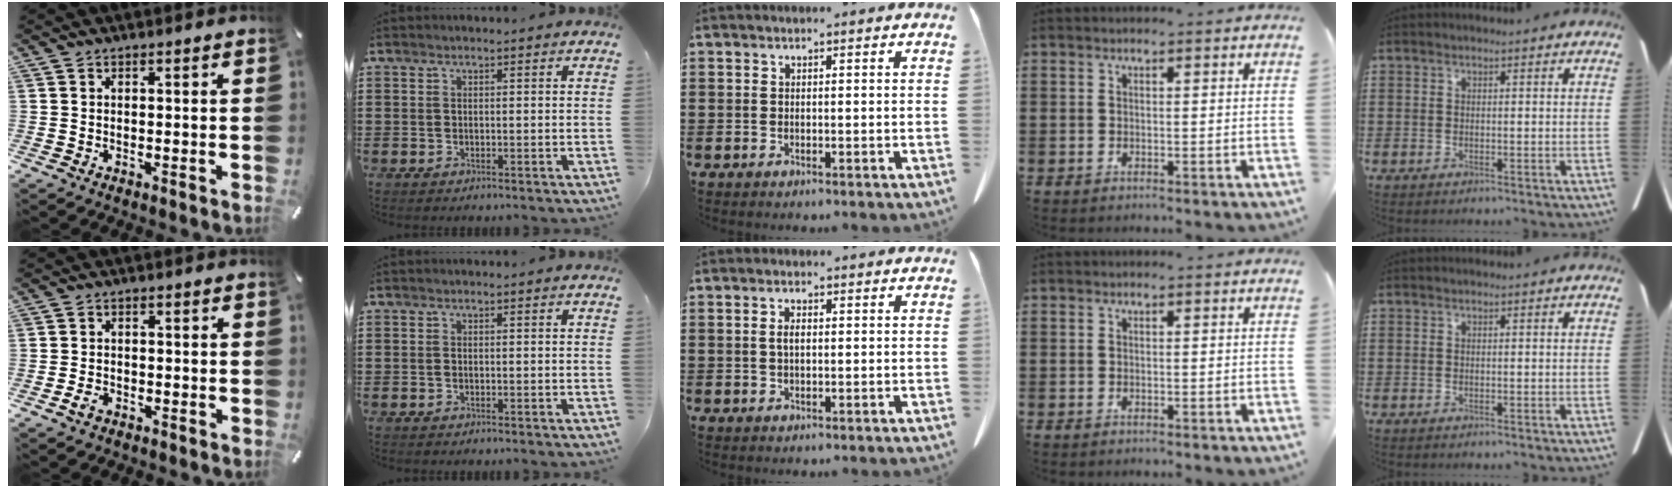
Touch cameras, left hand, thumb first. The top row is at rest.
{"thumb": {"total": 2.5, "force": [-1.3, 1.7, 1.3], "torque": [-0.031, 0.004, -0.027]}, "middle": {"total": 2.1, "force": [0.3, 0.9, 1.9], "torque": [-0.039, 0.004, 0.005]}}